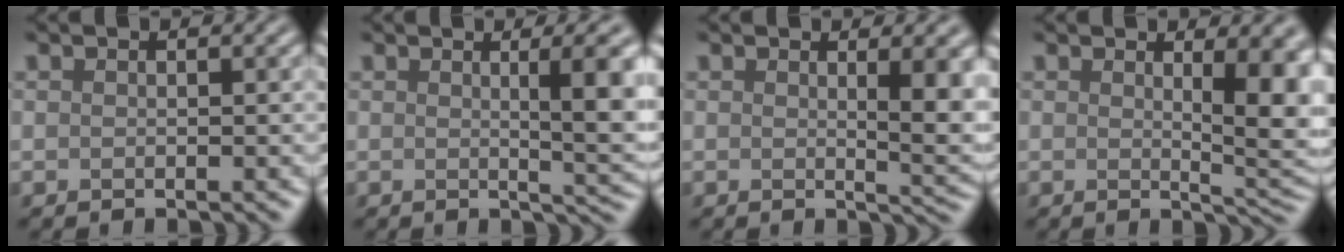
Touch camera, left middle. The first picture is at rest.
{"total": 5.9, "force": [0.9, 1.4, 5.7], "torque": [-0.063, 0.004, 0.012]}
{"total": 4.7, "force": [0.9, 1.2, 4.5], "torque": [-0.050, -0.004, 0.015]}
{"total": 6.4, "force": [1.3, 1.8, 6.0], "torque": [-0.065, -0.009, 0.024]}